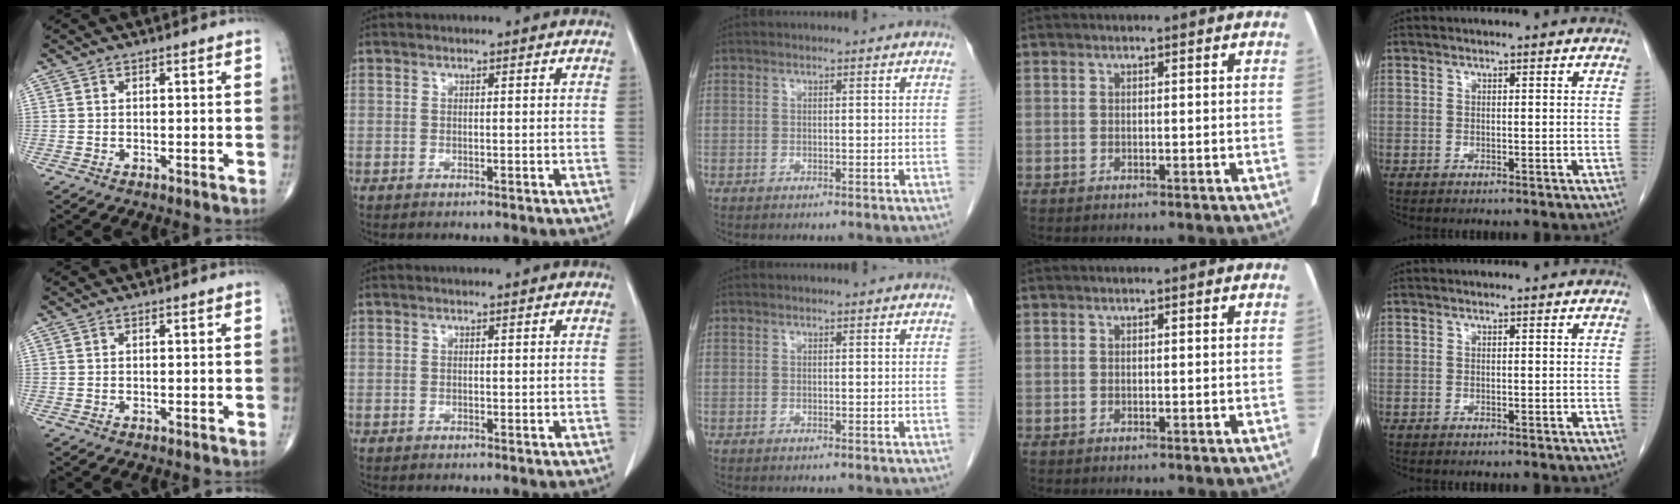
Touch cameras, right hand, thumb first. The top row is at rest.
{}